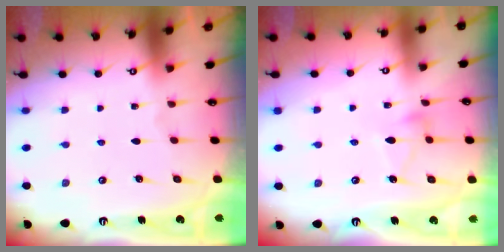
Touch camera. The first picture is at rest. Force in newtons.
{"total": 5.1, "press": 5.1, "slide": 0.3}